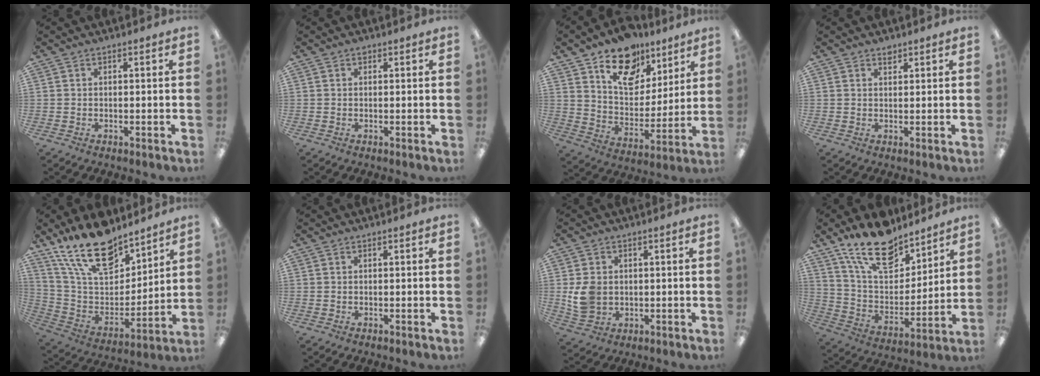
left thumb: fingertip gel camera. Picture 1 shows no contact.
{"total": 0.6, "force": [0.4, 0.4, 0.3], "torque": [-0.007, 0.004, 0.006]}
{"total": 16.0, "force": [10.9, 9.4, 7.0], "torque": [-0.113, -0.059, 0.198]}
{"total": 1.5, "force": [1.3, 0.7, 0.4], "torque": [0.000, -0.004, 0.023]}
{"total": 20.9, "force": [15.5, 9.5, 10.3], "torque": [-0.193, -0.090, 0.278]}
{"total": 0.0}
{"total": 6.9, "force": [0.3, 5.8, 3.7], "torque": [-0.075, 0.004, 0.005]}
{"total": 18.7, "force": [13.9, 8.7, 8.9], "torque": [-0.162, -0.080, 0.250]}